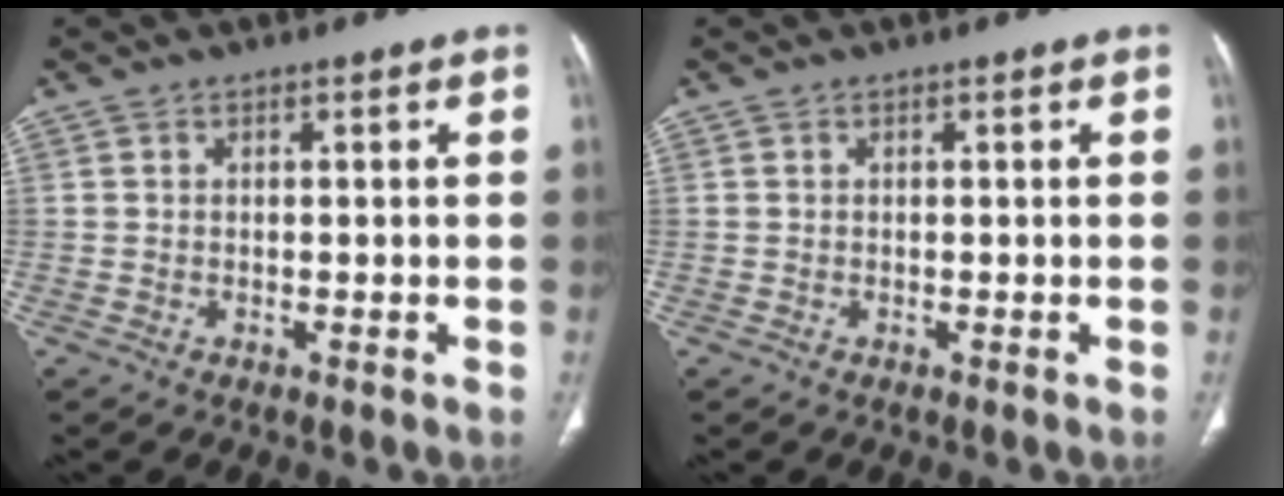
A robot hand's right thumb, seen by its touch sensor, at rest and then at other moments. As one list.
[{"total": 0.0}]